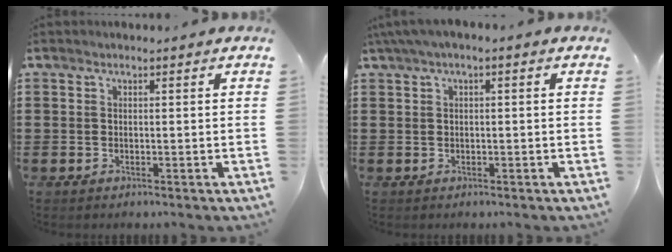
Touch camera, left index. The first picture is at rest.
{"total": 1.6, "force": [-0.4, 0.3, 1.5], "torque": [-0.023, -0.001, -0.008]}